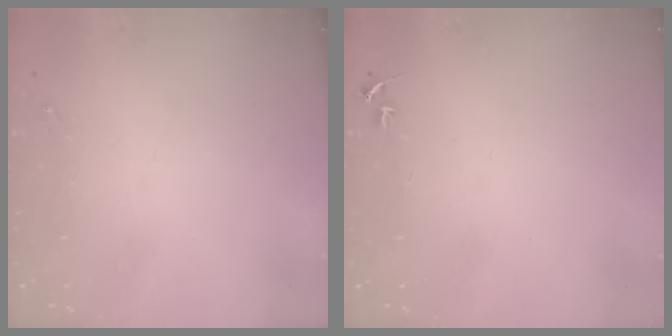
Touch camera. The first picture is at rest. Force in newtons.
{"total": 2.7, "press": 2.7, "slide": 0.3}